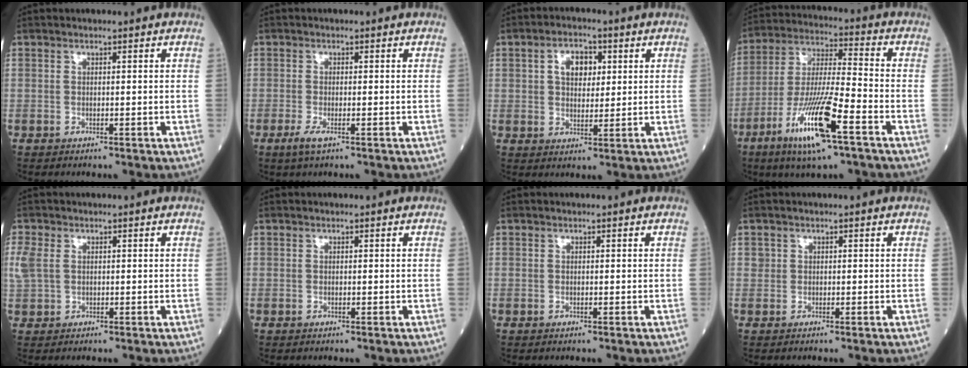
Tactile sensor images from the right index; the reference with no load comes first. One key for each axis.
{"total": 2.2, "fx": -1.2, "fy": 0.4, "fz": 1.8, "tx": -0.039, "ty": -0.005, "tz": -0.024}
{"total": 5.5, "fx": 1.7, "fy": 3.4, "fz": 4.0, "tx": -0.068, "ty": 0.013, "tz": 0.029}
{"total": 15.0, "fx": -7.6, "fy": 1.3, "fz": 12.9, "tx": -0.255, "ty": -0.023, "tz": -0.138}
{"total": 3.1, "fx": 0.6, "fy": 2.2, "fz": 2.1, "tx": -0.080, "ty": 0.015, "tz": 0.017}
{"total": 0.0}
{"total": 0.0}
{"total": 0.6, "fx": 0.2, "fy": 0.5, "fz": 0.0, "tx": 0.006, "ty": 0.005, "tz": 0.003}